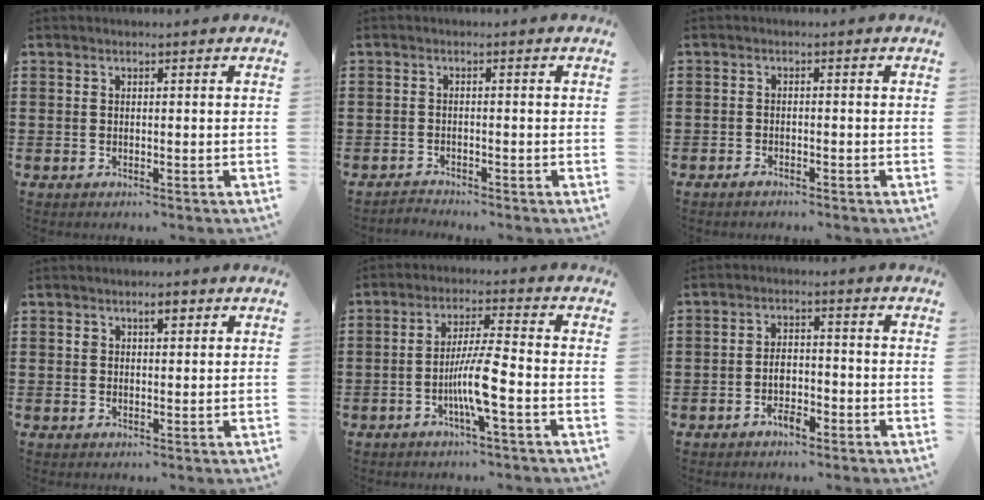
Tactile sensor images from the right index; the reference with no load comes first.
{"total": 1.3, "force": [-1.3, -0.1, -0.2], "torque": [0.000, 0.002, -0.029]}
{"total": 1.1, "force": [-1.0, 0.4, 0.3], "torque": [-0.009, 0.000, -0.021]}
{"total": 2.3, "force": [1.2, 1.1, 1.6], "torque": [-0.027, 0.003, 0.018]}
{"total": 7.1, "force": [-2.7, 0.1, 6.6], "torque": [-0.124, -0.009, -0.053]}
{"total": 3.7, "force": [-2.1, 1.8, 2.5], "torque": [-0.053, 0.002, -0.043]}